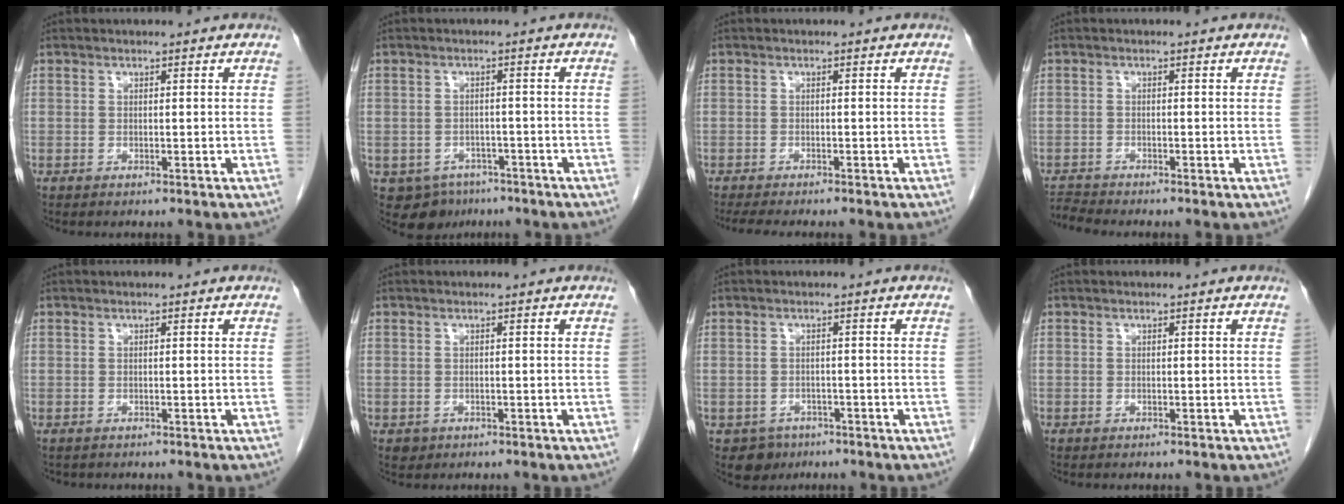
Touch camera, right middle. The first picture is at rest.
{"total": 6.1, "force": [-3.9, 4.4, 1.3], "torque": [-0.015, 0.005, -0.050]}
{"total": 5.5, "force": [-4.6, 0.7, 2.8], "torque": [-0.034, -0.010, -0.067]}
{"total": 2.4, "force": [-2.2, -0.9, -0.4], "torque": [0.001, -0.017, -0.042]}
{"total": 0.6, "force": [-0.5, 0.3, 0.1], "torque": [-0.011, 0.001, -0.007]}
{"total": 1.1, "force": [-0.5, 0.9, 0.1], "torque": [-0.003, 0.003, -0.003]}
{"total": 3.5, "force": [-2.2, 2.7, 0.3], "torque": [-0.003, 0.007, -0.030]}
{"total": 0.0}